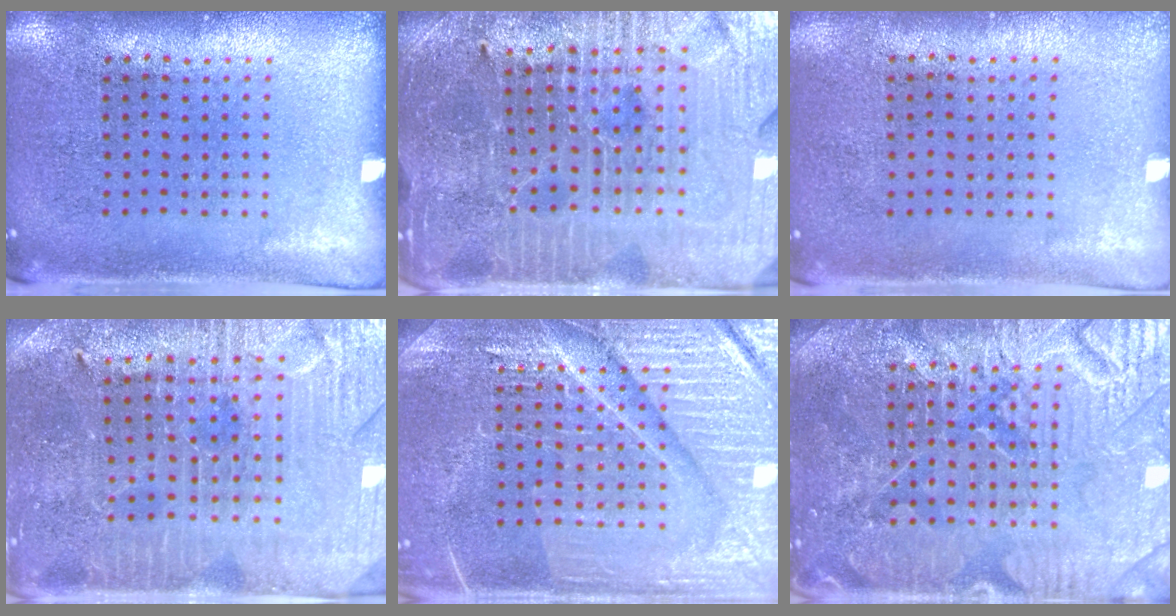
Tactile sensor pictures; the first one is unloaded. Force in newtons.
{"total": 4.8, "press": 4.5, "slide": 1.6}
{"total": 0.0}
{"total": 3.3, "press": 3.2, "slide": 0.5}
{"total": 5.7, "press": 5.6, "slide": 0.7}
{"total": 4.8, "press": 4.8, "slide": 0.6}